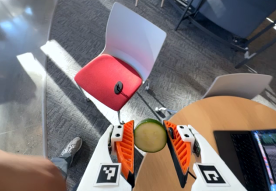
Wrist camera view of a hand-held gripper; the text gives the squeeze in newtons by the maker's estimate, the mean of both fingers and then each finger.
{"total": 8.8, "left": 9.2, "right": 8.3}